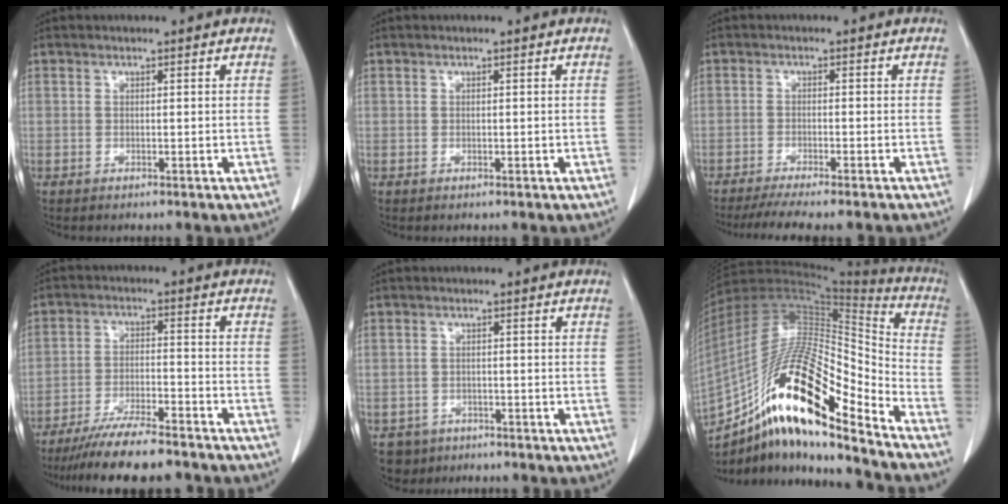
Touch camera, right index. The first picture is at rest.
{"total": 0.0}
{"total": 8.0, "force": [-6.8, 0.6, 4.2], "torque": [-0.054, -0.011, -0.103]}
{"total": 11.9, "force": [-10.3, 1.3, 5.7], "torque": [-0.087, -0.021, -0.166]}
{"total": 3.8, "force": [-2.2, 3.1, -0.1], "torque": [0.002, 0.008, -0.034]}
{"total": 25.5, "force": [-14.7, 5.4, 20.1], "torque": [-0.373, -0.004, -0.258]}